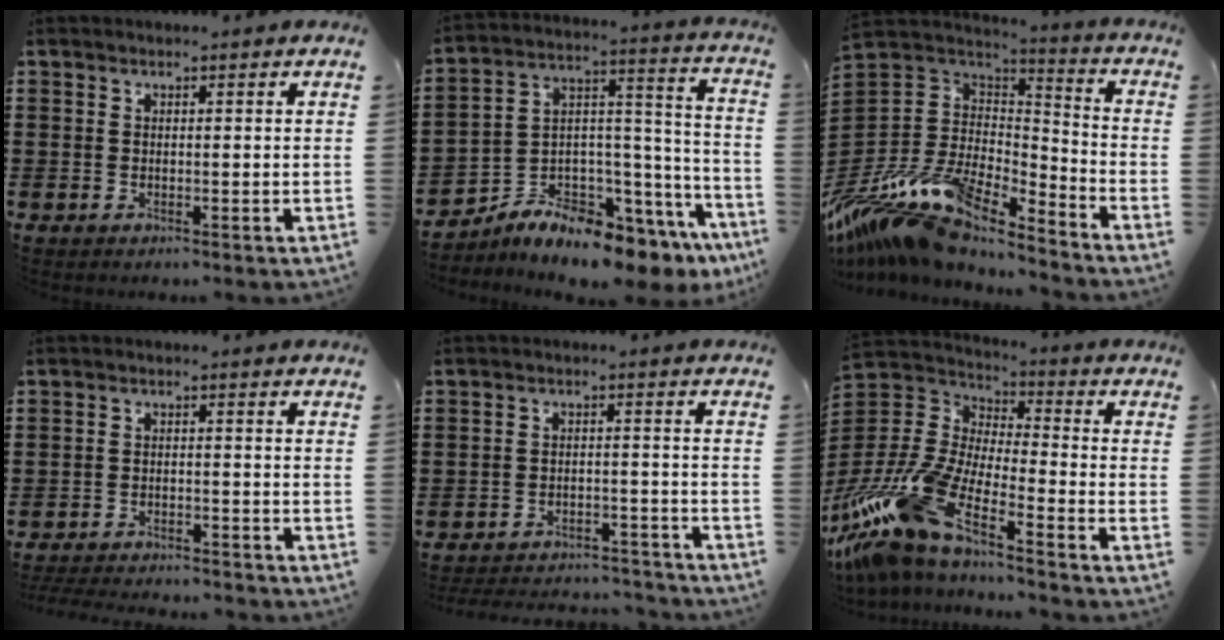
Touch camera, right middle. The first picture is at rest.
{"total": 7.1, "force": [-6.7, 1.5, 1.8], "torque": [-0.047, -0.010, -0.133]}
{"total": 14.4, "force": [-11.9, 4.2, 7.0], "torque": [-0.168, 0.024, -0.232]}
{"total": 3.1, "force": [-3.1, 0.1, 0.4], "torque": [-0.011, -0.001, -0.064]}
{"total": 3.9, "force": [-3.9, 0.3, 0.4], "torque": [-0.011, 0.001, -0.081]}
{"total": 13.7, "force": [-10.7, 3.5, 7.7], "torque": [-0.198, 0.001, -0.218]}